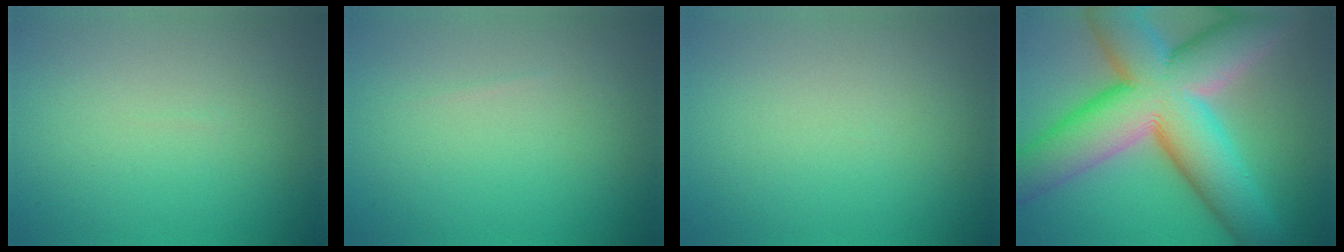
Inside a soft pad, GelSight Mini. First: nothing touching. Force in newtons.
{"total": 0.0}
{"total": 0.0}
{"total": 16.6, "press": 16.6, "slide": 0.9}